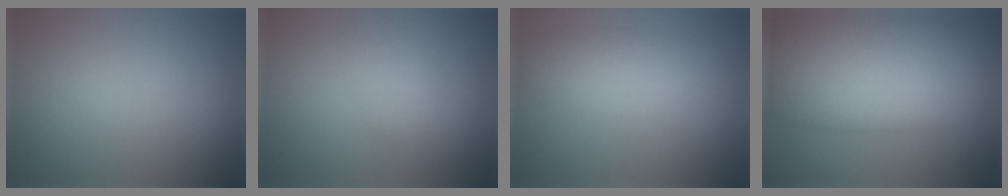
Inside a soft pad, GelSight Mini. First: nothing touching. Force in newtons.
{"total": 1.9, "press": 1.9, "slide": 0.1}
{"total": 3.7, "press": 3.7, "slide": 0.1}
{"total": 13.6, "press": 13.6, "slide": 0.4}